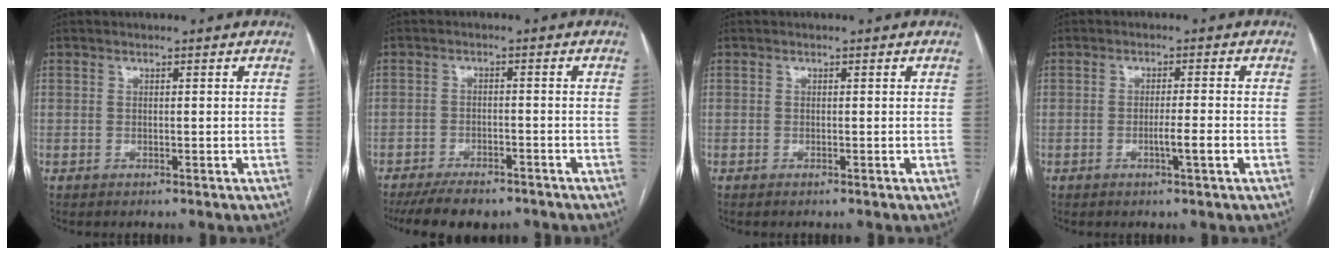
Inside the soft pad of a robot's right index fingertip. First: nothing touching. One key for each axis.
{"total": 9.4, "fx": -7.8, "fy": 3.0, "fz": 4.3, "tx": -0.060, "ty": -0.007, "tz": -0.117}
{"total": 0.0}
{"total": 3.0, "fx": -1.1, "fy": -0.3, "fz": 2.8, "tx": -0.045, "ty": -0.002, "tz": -0.019}